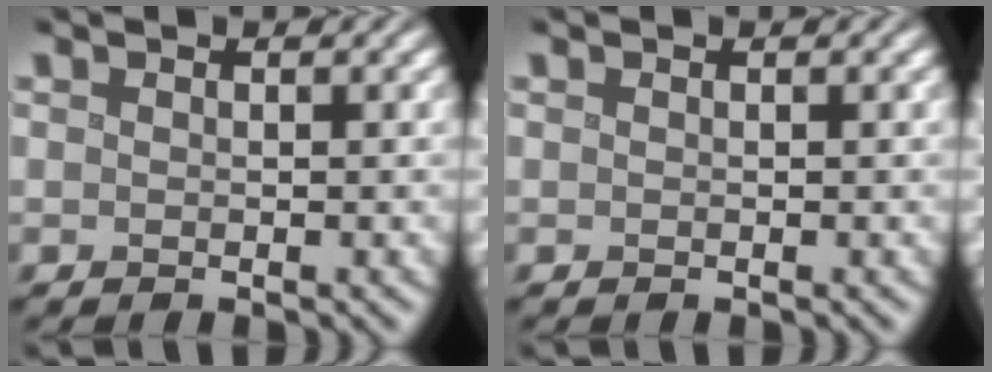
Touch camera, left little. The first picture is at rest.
{"total": 0.0}